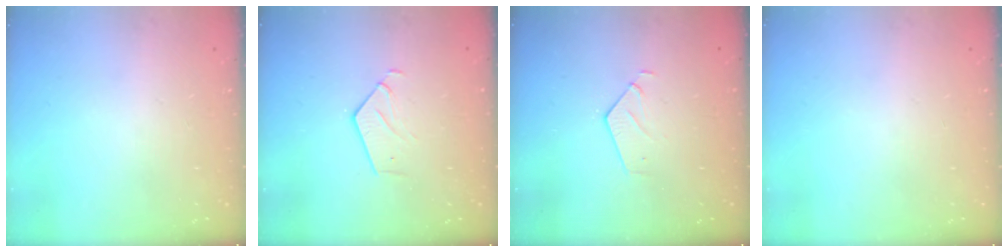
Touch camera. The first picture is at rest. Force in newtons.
{"total": 4.8, "press": 4.7, "slide": 0.4}
{"total": 4.2, "press": 4.2, "slide": 0.3}
{"total": 0.0}